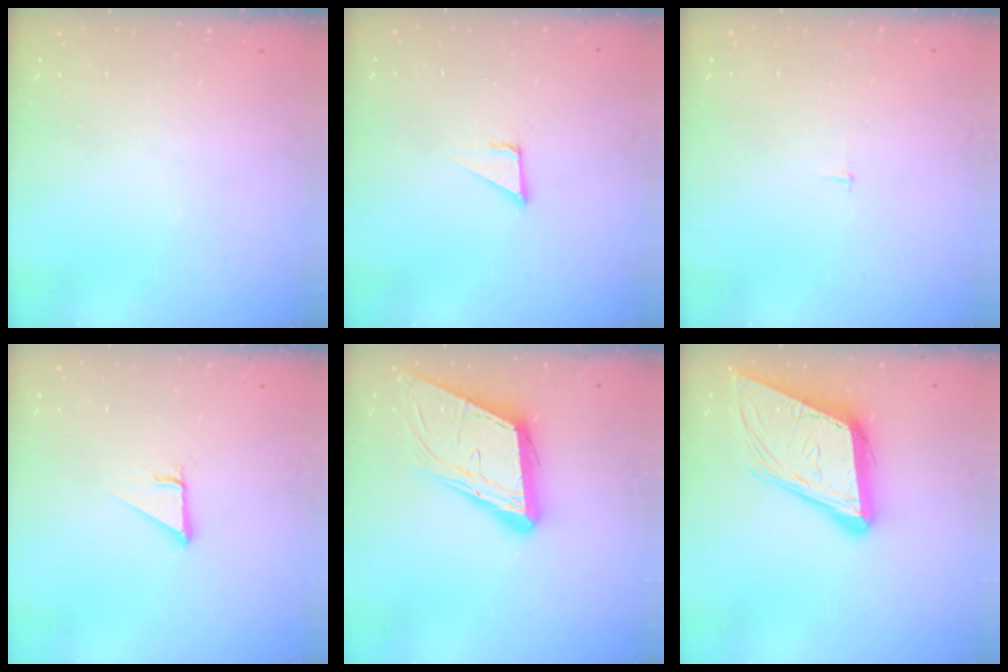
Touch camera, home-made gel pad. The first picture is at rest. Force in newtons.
{"total": 3.2, "press": 3.2, "slide": 0.2}
{"total": 2.1, "press": 2.1, "slide": 0.2}
{"total": 3.0, "press": 3.0, "slide": 0.1}
{"total": 15.9, "press": 15.4, "slide": 4.0}
{"total": 15.8, "press": 15.2, "slide": 4.2}